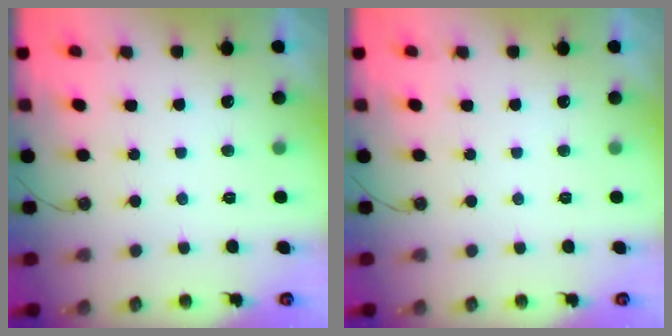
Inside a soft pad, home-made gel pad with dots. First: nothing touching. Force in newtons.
{"total": 0.0}